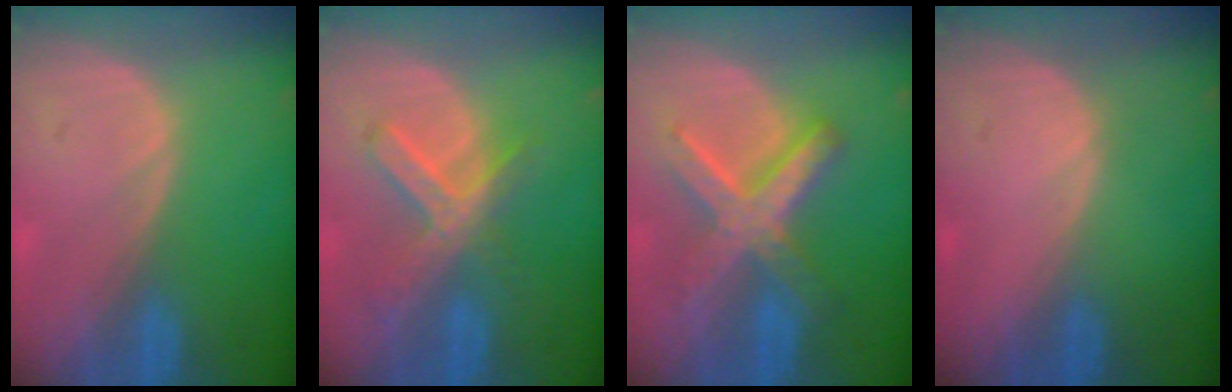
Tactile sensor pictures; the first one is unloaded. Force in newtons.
{"total": 7.3, "press": 6.3, "slide": 3.7}
{"total": 8.7, "press": 8.6, "slide": 0.8}
{"total": 0.6, "press": 0.1, "slide": 0.6}